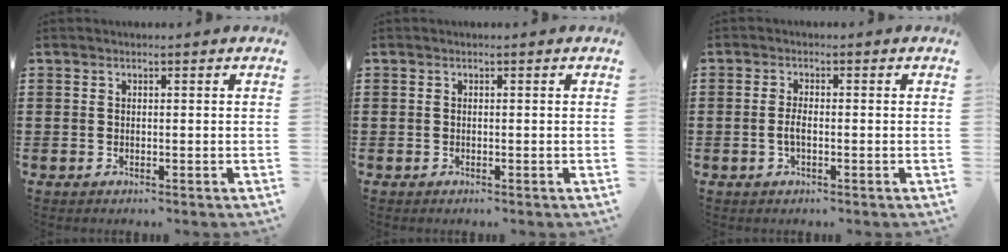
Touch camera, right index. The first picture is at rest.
{"total": 0.0}
{"total": 2.0, "force": [-0.5, 0.6, 1.8], "torque": [-0.041, 0.000, -0.012]}